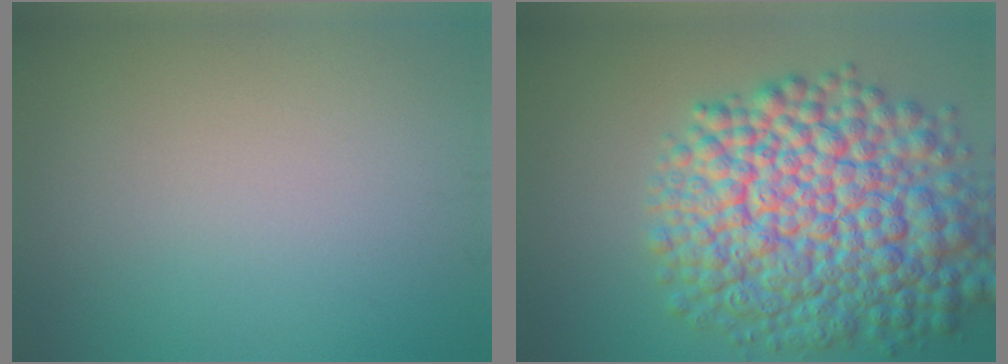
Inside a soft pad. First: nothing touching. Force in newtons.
{"total": 13.3, "press": 13.3, "slide": 0.3}